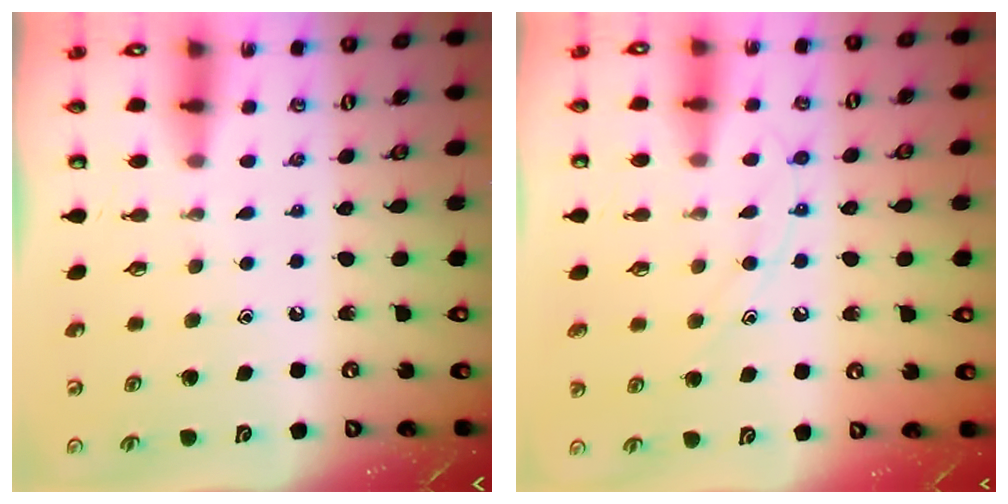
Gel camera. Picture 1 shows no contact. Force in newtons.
{"total": 8.7, "press": 8.6, "slide": 0.7}